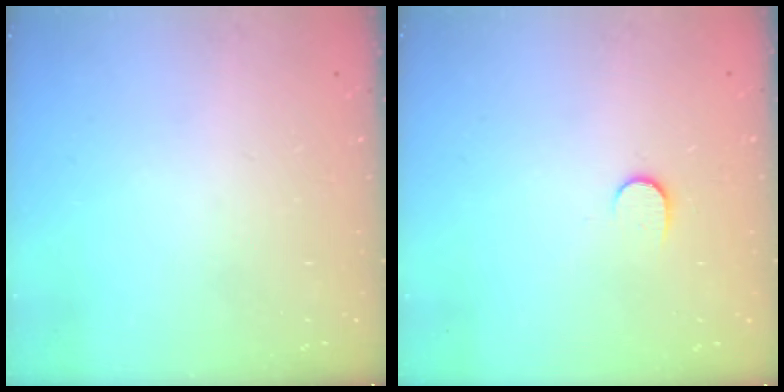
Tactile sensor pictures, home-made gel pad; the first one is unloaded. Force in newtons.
{"total": 5.2, "press": 5.2, "slide": 0.5}